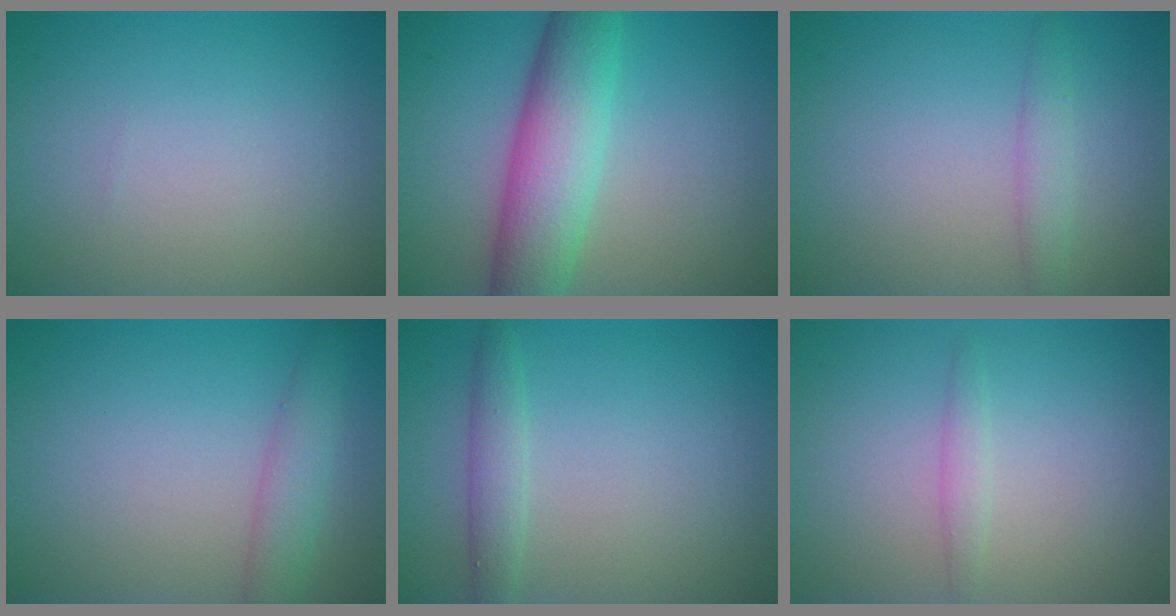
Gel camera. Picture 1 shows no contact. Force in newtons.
{"total": 7.7, "press": 7.7, "slide": 0.3}
{"total": 1.9, "press": 1.9, "slide": 0.1}
{"total": 2.9, "press": 2.9, "slide": 0.1}
{"total": 2.1, "press": 2.1, "slide": 0.1}
{"total": 1.2, "press": 1.2, "slide": 0.1}